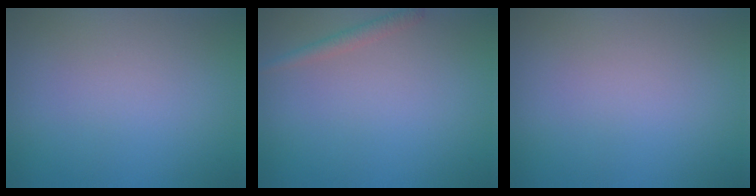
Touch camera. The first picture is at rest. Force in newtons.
{"total": 1.3, "press": 1.3, "slide": 0.1}
{"total": 0.0}